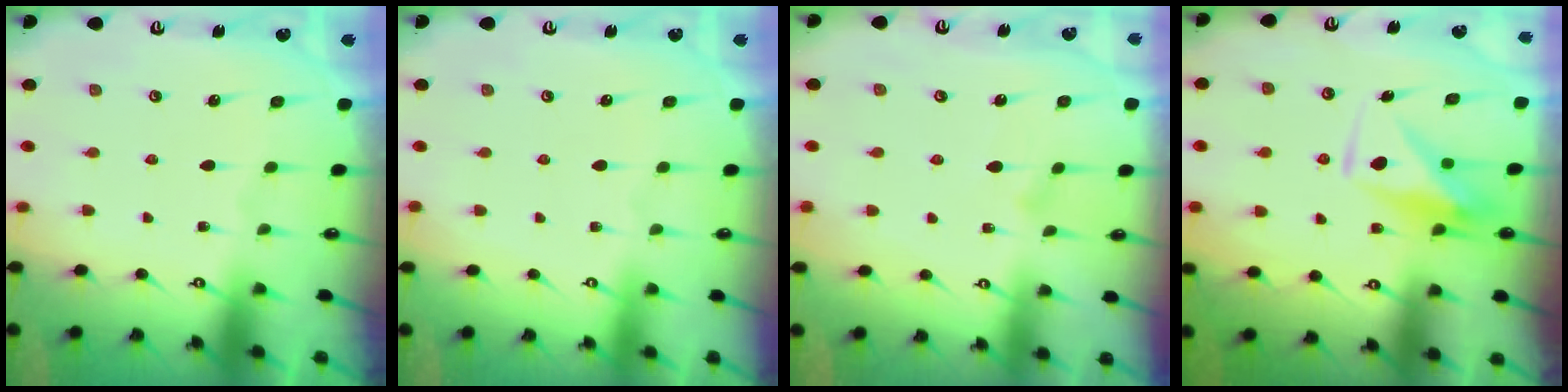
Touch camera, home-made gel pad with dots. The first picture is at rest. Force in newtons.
{"total": 3.9, "press": 3.9, "slide": 0.1}
{"total": 6.9, "press": 6.9, "slide": 0.4}
{"total": 9.0, "press": 9.0, "slide": 0.6}